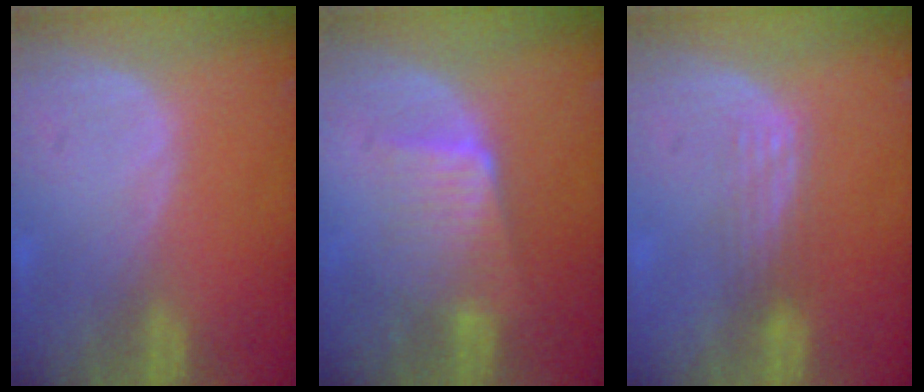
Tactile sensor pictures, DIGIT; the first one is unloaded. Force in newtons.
{"total": 6.1, "press": 5.5, "slide": 2.6}
{"total": 2.9, "press": 2.5, "slide": 1.5}